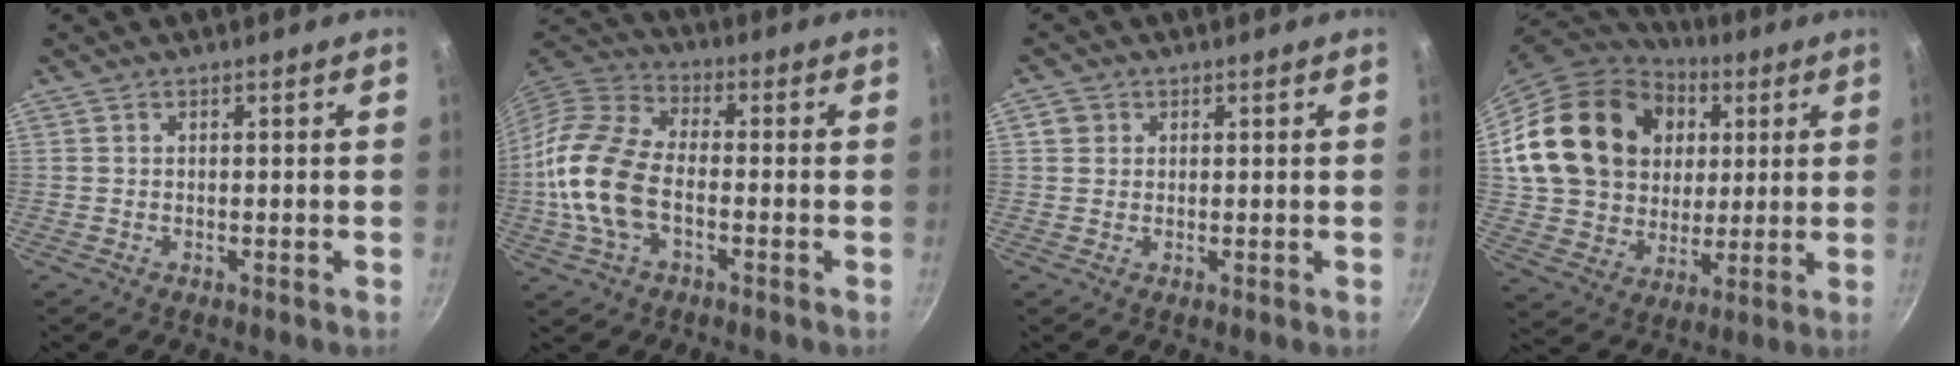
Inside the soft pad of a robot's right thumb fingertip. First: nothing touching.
{"total": 15.8, "force": [-2.8, 9.3, 12.5], "torque": [-0.241, 0.030, -0.070]}
{"total": 2.3, "force": [0.6, 2.1, 0.7], "torque": [-0.003, 0.005, 0.009]}
{"total": 25.5, "force": [6.8, 20.1, 14.1], "torque": [-0.234, 0.008, 0.130]}